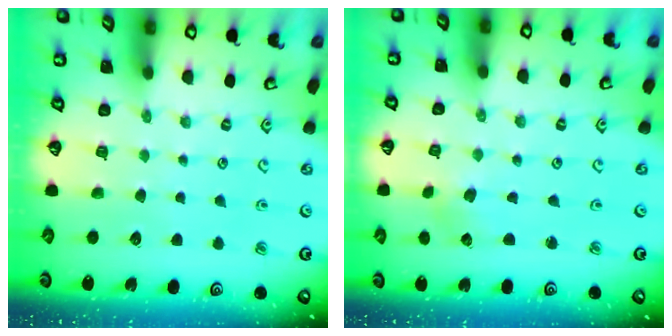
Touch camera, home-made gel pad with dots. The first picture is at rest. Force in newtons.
{"total": 2.6, "press": 2.6, "slide": 0.6}